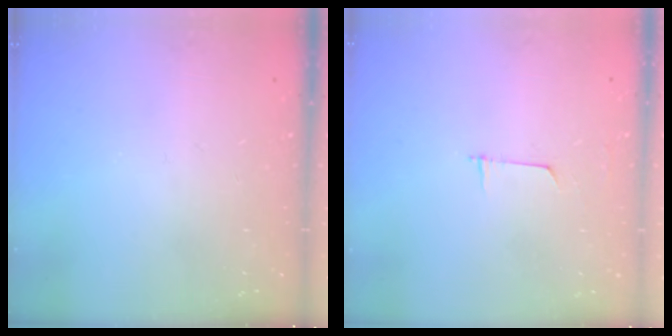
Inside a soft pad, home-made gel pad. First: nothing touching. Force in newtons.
{"total": 4.6, "press": 4.6, "slide": 0.4}